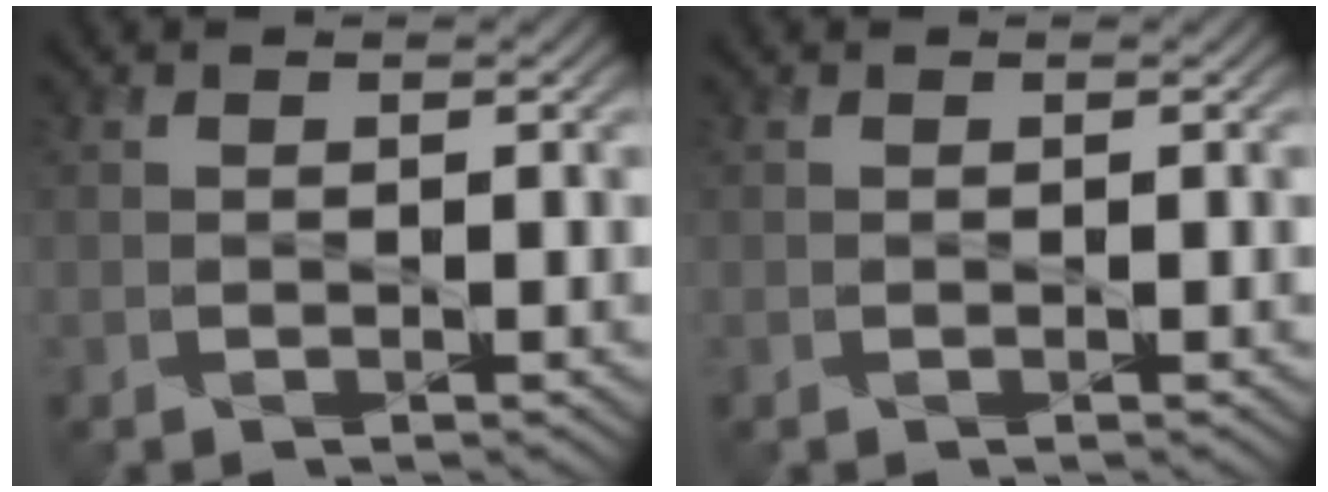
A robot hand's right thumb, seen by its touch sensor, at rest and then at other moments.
{"total": 0.0}